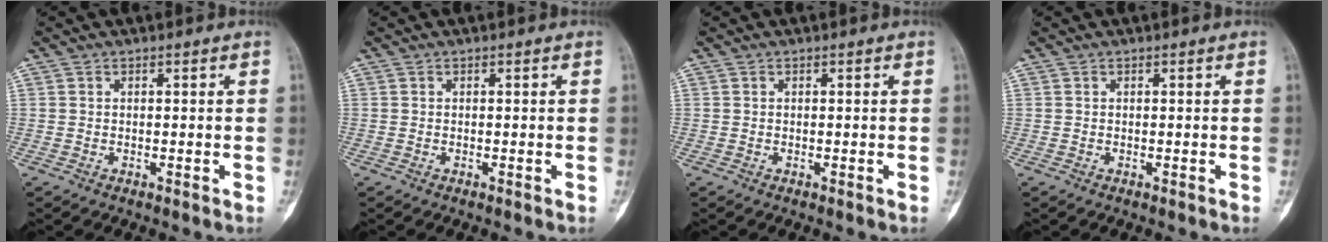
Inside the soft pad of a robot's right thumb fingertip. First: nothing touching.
{"total": 0.0}
{"total": 0.0}
{"total": 0.0}